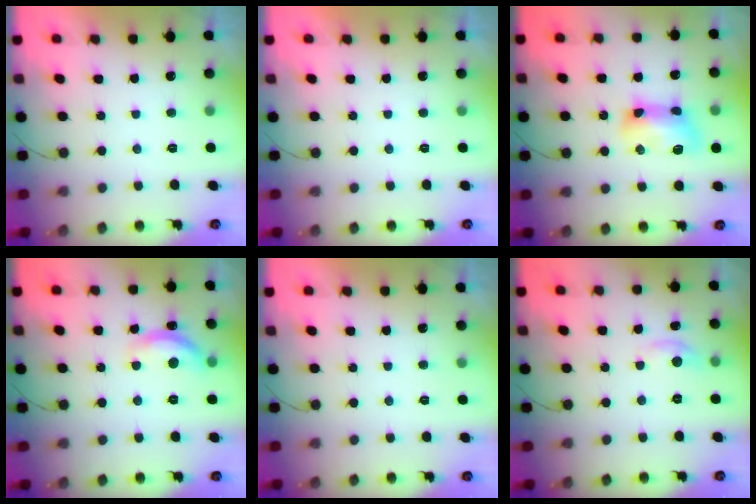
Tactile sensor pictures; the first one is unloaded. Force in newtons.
{"total": 0.0}
{"total": 9.6, "press": 9.5, "slide": 0.7}
{"total": 13.0, "press": 12.9, "slide": 0.7}
{"total": 0.0}
{"total": 4.4, "press": 4.3, "slide": 0.5}